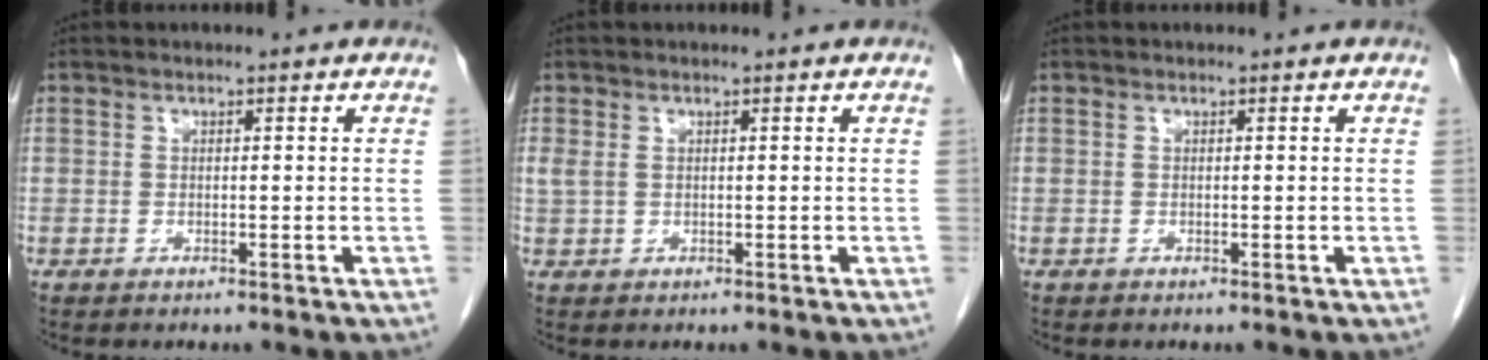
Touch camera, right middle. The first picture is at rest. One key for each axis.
{"total": 1.6, "fx": 0.5, "fy": 1.0, "fz": 1.1, "tx": -0.039, "ty": 0.011, "tz": 0.019}
{"total": 0.0}